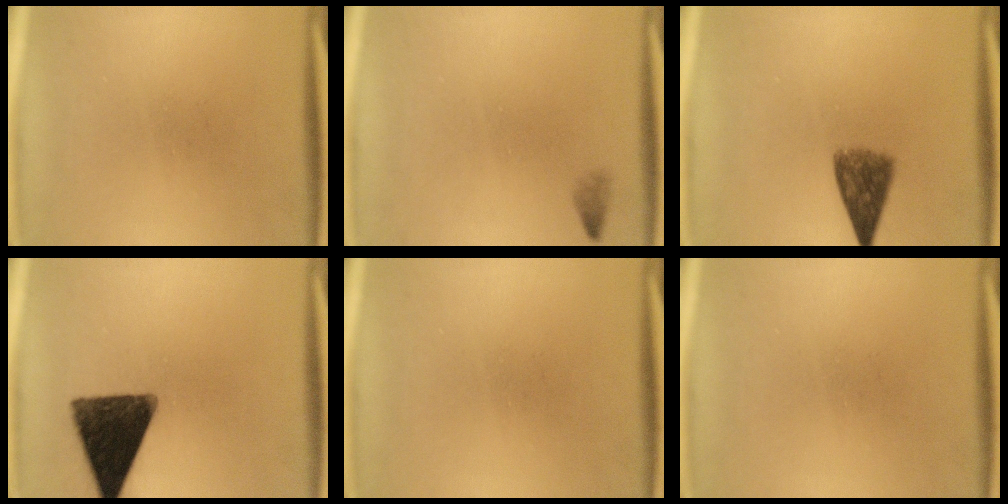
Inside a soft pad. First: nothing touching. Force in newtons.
{"total": 0.8}
{"total": 5.9}
{"total": 14.0}
{"total": 0.0}
{"total": 0.0}